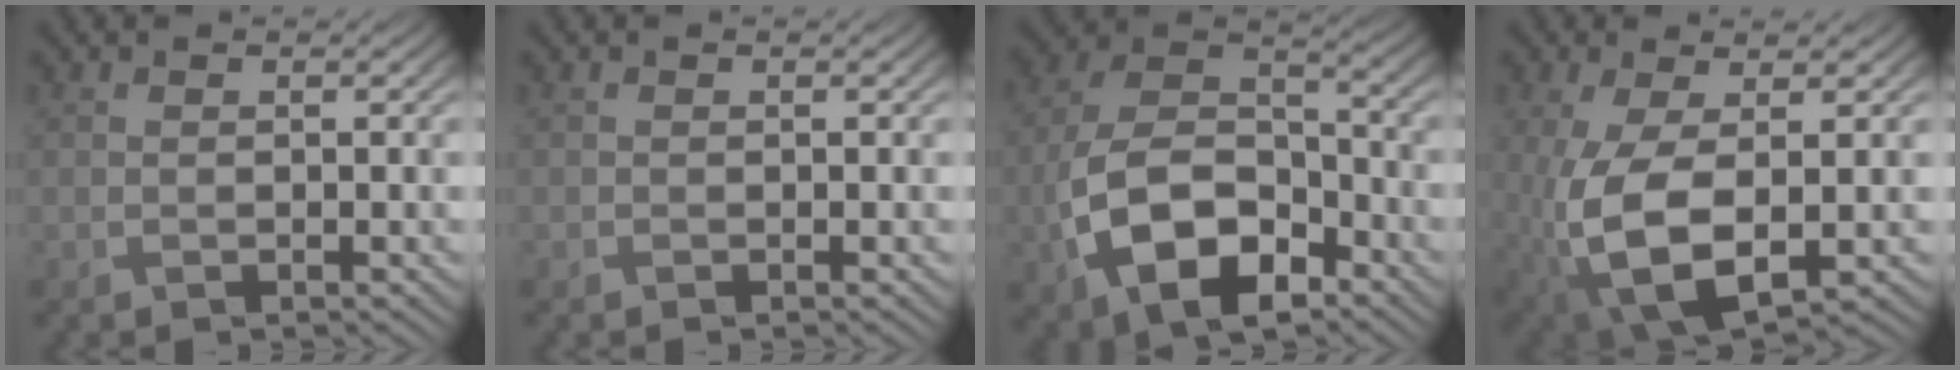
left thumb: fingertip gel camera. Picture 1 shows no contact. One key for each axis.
{"total": 0.0}
{"total": 13.7, "fx": -5.4, "fy": 8.2, "fz": 9.5, "tx": -0.218, "ty": -0.018, "tz": -0.107}
{"total": 9.2, "fx": -1.3, "fy": 4.6, "fz": 7.9, "tx": -0.182, "ty": -0.016, "tz": -0.018}